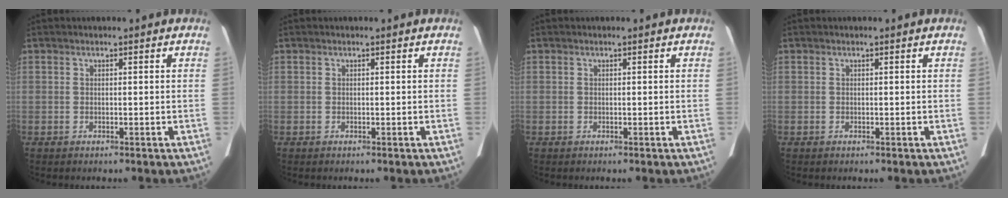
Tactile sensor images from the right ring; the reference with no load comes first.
{"total": 0.0}
{"total": 0.0}
{"total": 0.0}